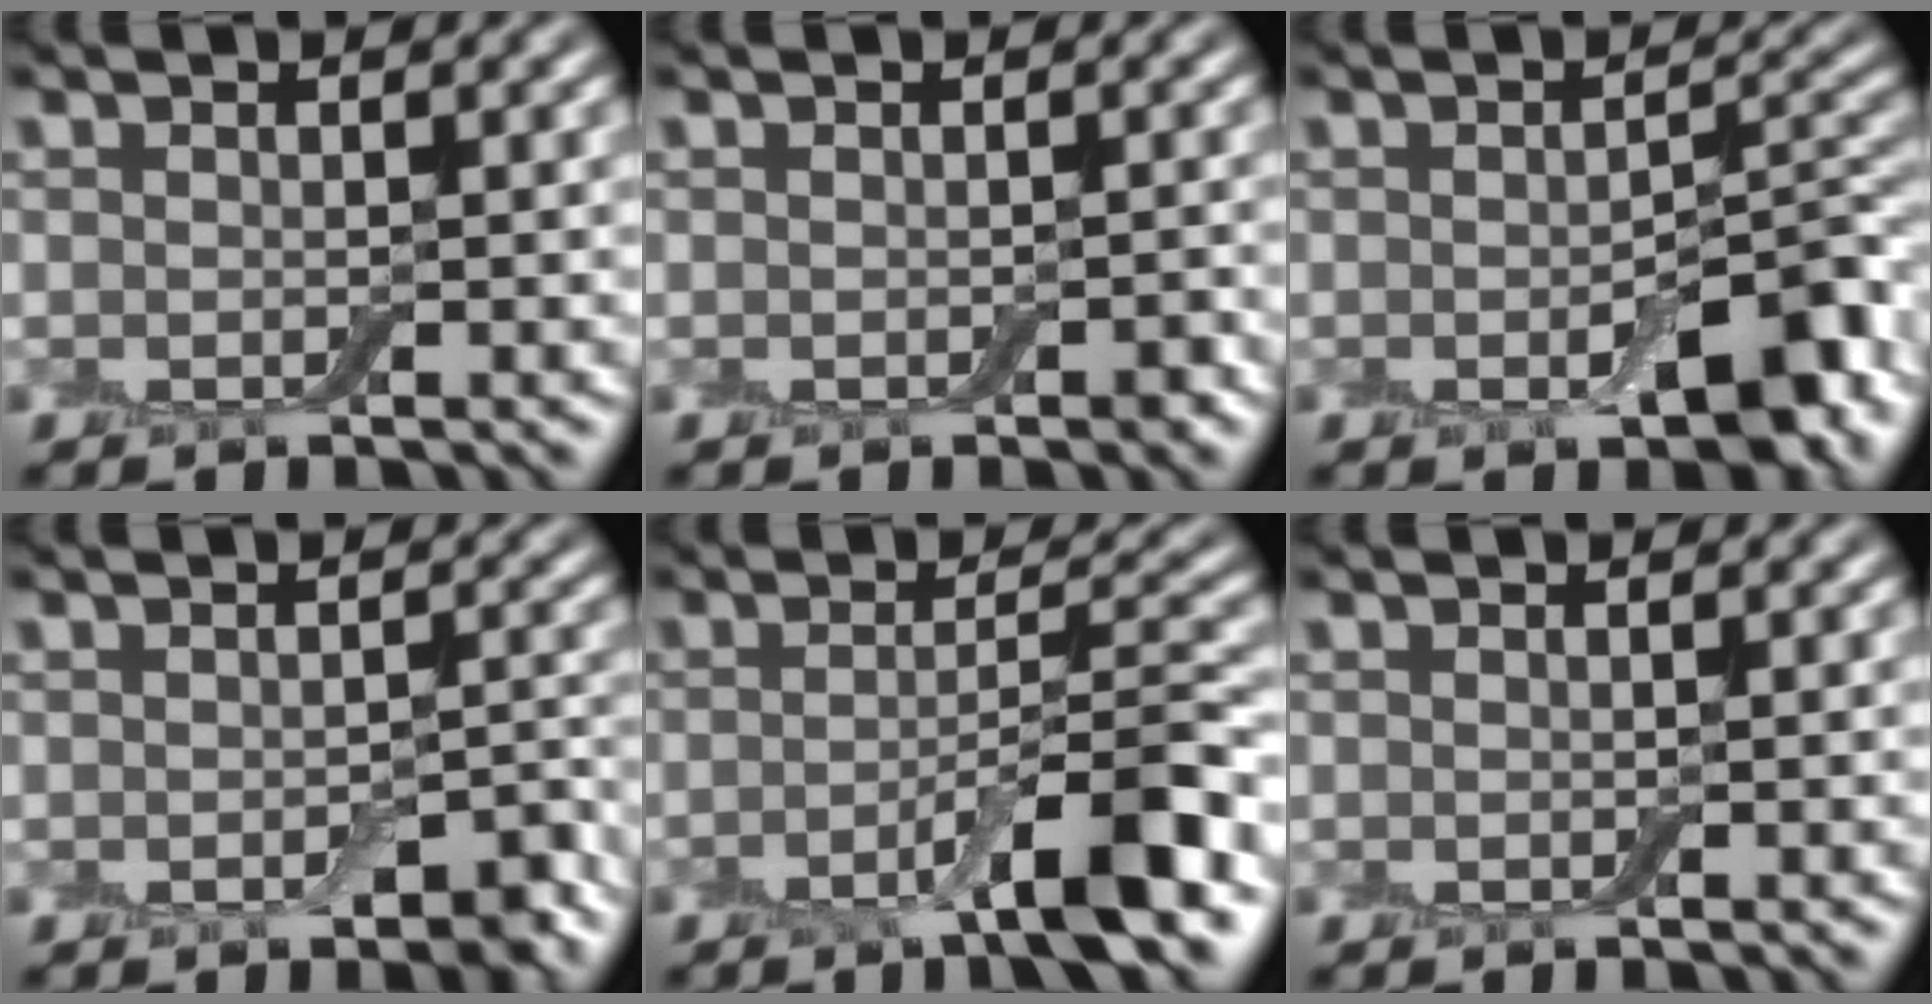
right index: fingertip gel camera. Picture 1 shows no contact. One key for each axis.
{"total": 0.8, "fx": -0.4, "fy": 0.4, "fz": 0.6, "tx": -0.010, "ty": -0.001, "tz": -0.003}
{"total": 5.8, "fx": -2.0, "fy": 2.6, "fz": 4.7, "tx": -0.066, "ty": -0.002, "tz": -0.027}
{"total": 2.8, "fx": -1.4, "fy": 1.5, "fz": 2.0, "tx": -0.028, "ty": -0.004, "tz": -0.015}
{"total": 6.5, "fx": -2.9, "fy": 0.9, "fz": 5.7, "tx": -0.085, "ty": 0.008, "tz": -0.055}
{"total": 0.0}